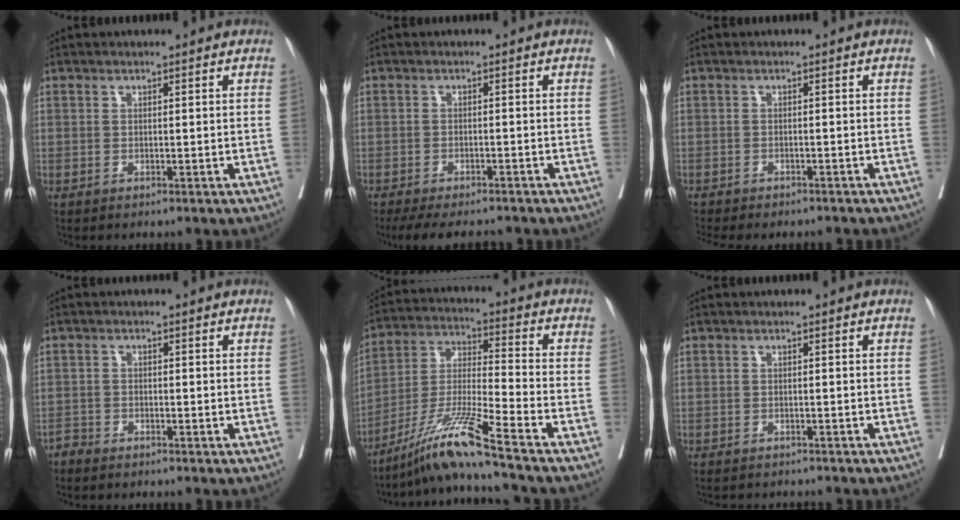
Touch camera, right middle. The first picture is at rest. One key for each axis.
{"total": 10.0, "fx": -8.7, "fy": 2.4, "fz": 4.3, "tx": -0.066, "ty": -0.008, "tz": -0.118}
{"total": 8.4, "fx": -7.6, "fy": 1.9, "fz": 3.1, "tx": -0.046, "ty": -0.008, "tz": -0.099}
{"total": 1.4, "fx": -1.4, "fy": 0.2, "fz": 0.0, "tx": 0.004, "ty": 0.000, "tz": -0.028}
{"total": 12.5, "fx": -9.4, "fy": -2.2, "fz": 7.9, "tx": -0.161, "ty": -0.021, "tz": -0.175}
{"total": 5.2, "fx": -4.9, "fy": 1.1, "fz": 1.4, "tx": -0.013, "ty": -0.003, "tz": -0.061}